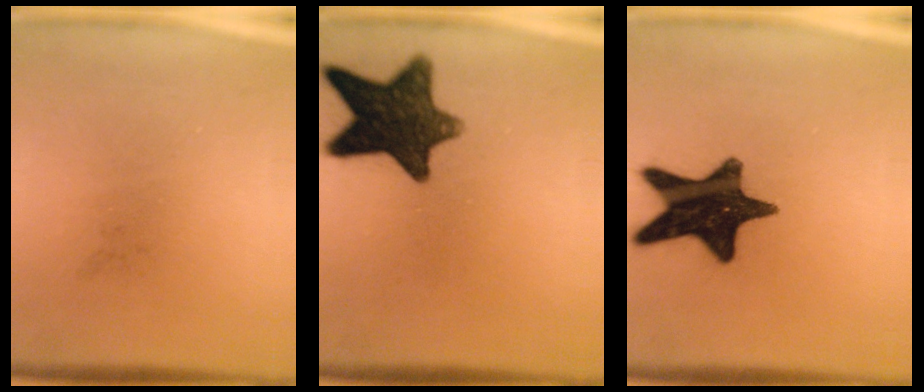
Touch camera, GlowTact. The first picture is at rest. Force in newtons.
{"total": 13.5}
{"total": 17.1}